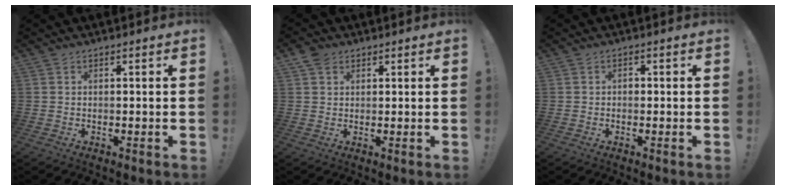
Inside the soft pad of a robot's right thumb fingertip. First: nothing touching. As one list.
[{"total": 3.4, "force": [2.0, 2.5, 1.2], "torque": [-0.016, -0.005, 0.036]}, {"total": 1.1, "force": [-0.5, 0.8, 0.5], "torque": [-0.016, 0.007, -0.008]}]